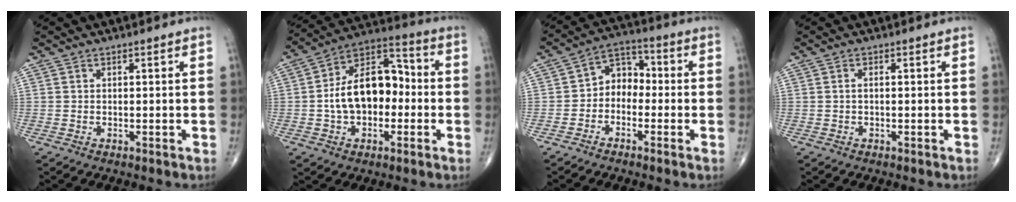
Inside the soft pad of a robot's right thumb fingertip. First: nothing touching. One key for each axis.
{"total": 15.6, "fx": -1.3, "fy": 9.9, "fz": 12.0, "tx": -0.176, "ty": 0.045, "tz": -0.028}
{"total": 6.6, "fx": -1.5, "fy": 5.2, "fz": 3.9, "tx": -0.034, "ty": 0.036, "tz": -0.046}
{"total": 0.8, "fx": 0.0, "fy": 0.3, "fz": 0.7, "tx": -0.017, "ty": 0.001, "tz": -0.002}